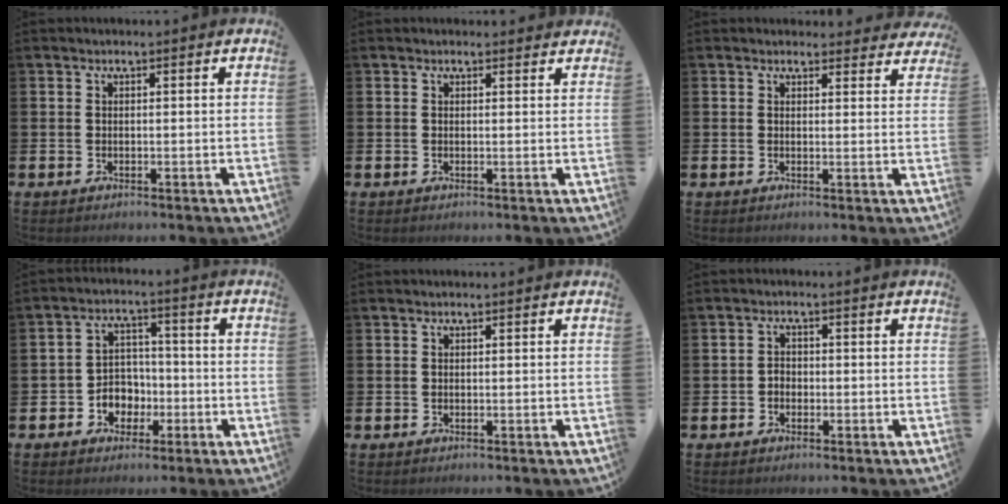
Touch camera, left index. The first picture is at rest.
{"total": 0.7, "force": [0.6, 0.4, 0.1], "torque": [0.005, 0.002, 0.009]}
{"total": 2.3, "force": [2.2, 0.8, -0.1], "torque": [0.005, -0.010, 0.037]}
{"total": 4.4, "force": [-1.5, 4.0, 1.2], "torque": [-0.034, 0.005, -0.034]}
{"total": 0.0}
{"total": 1.5, "force": [-0.6, 1.3, 0.4], "torque": [-0.008, 0.004, -0.015]}